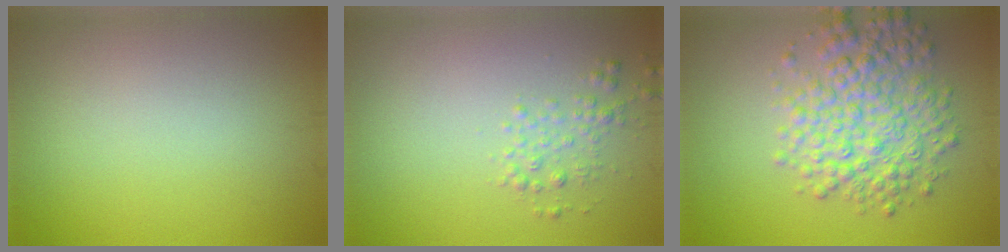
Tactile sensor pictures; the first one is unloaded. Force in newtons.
{"total": 1.6, "press": 1.6, "slide": 0.1}
{"total": 5.9, "press": 5.9, "slide": 0.1}